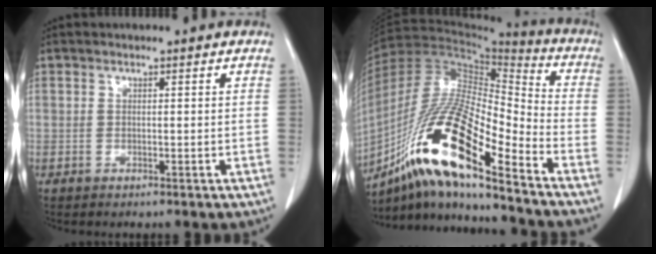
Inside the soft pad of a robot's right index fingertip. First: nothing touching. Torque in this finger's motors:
{"motor_torque": [0.84, -0.80, 0.46, 0.11]}